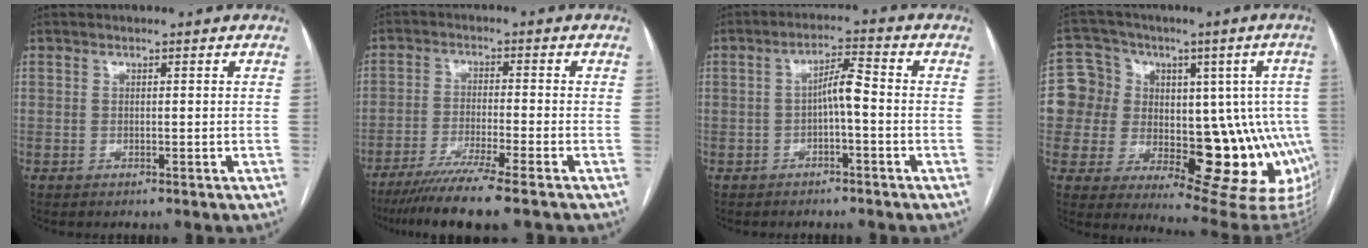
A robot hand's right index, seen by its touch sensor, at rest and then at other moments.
{"total": 9.8, "force": [-7.6, -1.2, 6.1], "torque": [-0.093, -0.030, -0.124]}
{"total": 4.2, "force": [-0.9, 0.6, 4.1], "torque": [-0.070, 0.017, -0.013]}
{"total": 18.0, "force": [-1.7, 12.1, 13.2], "torque": [-0.152, 0.049, -0.005]}